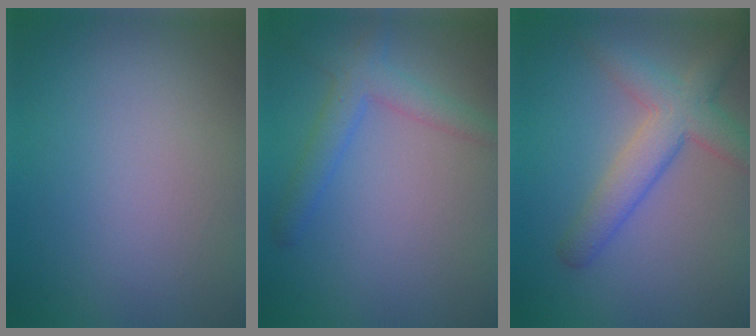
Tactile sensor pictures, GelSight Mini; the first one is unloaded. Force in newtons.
{"total": 3.1, "press": 3.1, "slide": 0.2}
{"total": 4.7, "press": 4.7, "slide": 0.2}